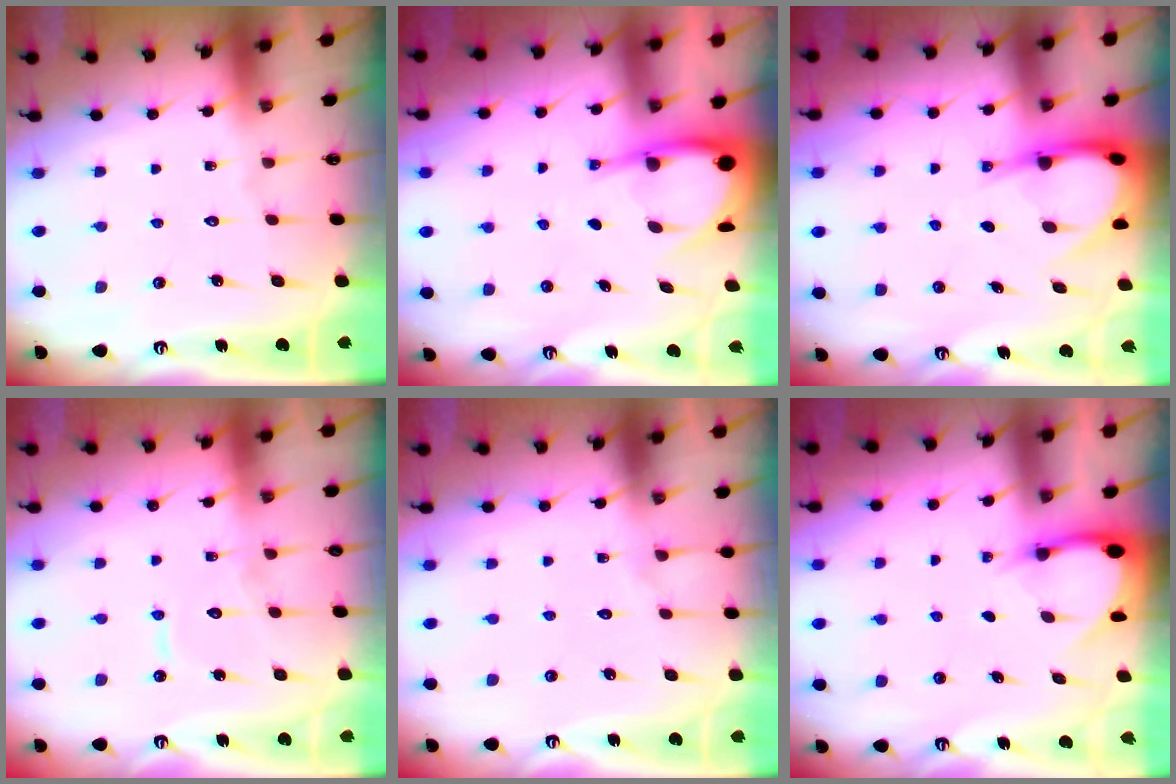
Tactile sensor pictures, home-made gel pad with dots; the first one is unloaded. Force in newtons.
{"total": 6.6, "press": 6.6, "slide": 0.8}
{"total": 6.7, "press": 6.7, "slide": 0.9}
{"total": 7.0, "press": 6.9, "slide": 0.6}
{"total": 2.9, "press": 2.9, "slide": 0.3}
{"total": 3.4, "press": 3.4, "slide": 0.2}